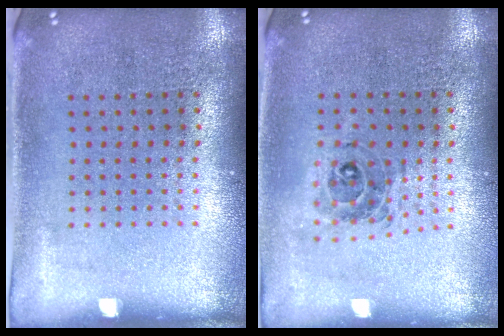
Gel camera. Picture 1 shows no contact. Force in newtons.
{"total": 0.8, "press": 0.8, "slide": 0.1}